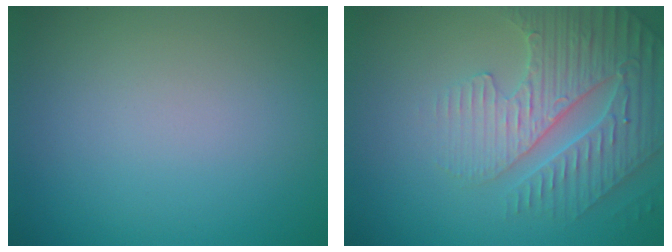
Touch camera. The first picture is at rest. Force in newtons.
{"total": 4.4, "press": 4.3, "slide": 0.5}